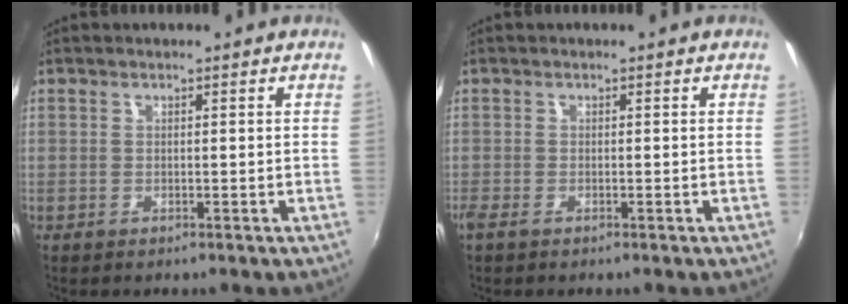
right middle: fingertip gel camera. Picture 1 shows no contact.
{"total": 1.3, "force": [-0.9, 0.3, 0.9], "torque": [-0.019, -0.007, -0.019]}